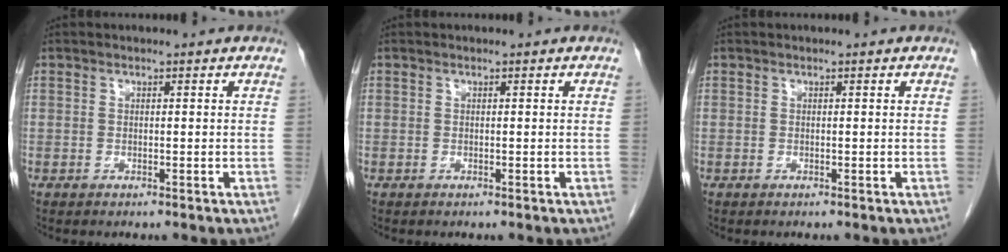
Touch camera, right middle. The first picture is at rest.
{"total": 0.0}
{"total": 0.0}